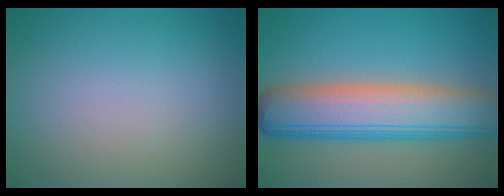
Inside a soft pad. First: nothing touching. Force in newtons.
{"total": 9.4, "press": 9.4, "slide": 0.3}